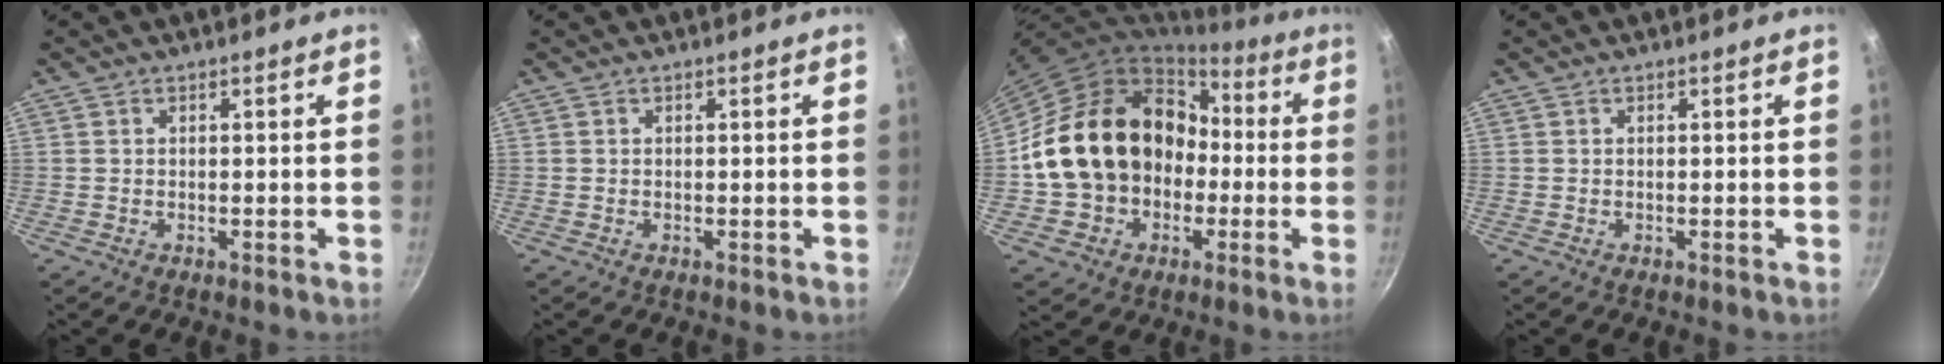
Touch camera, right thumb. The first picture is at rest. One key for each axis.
{"total": 0.0}
{"total": 20.5, "fx": -1.1, "fy": 16.6, "fz": 12.0, "tx": -0.174, "ty": 0.061, "tz": -0.005}
{"total": 0.0}